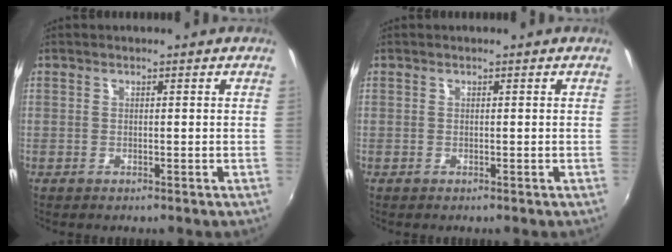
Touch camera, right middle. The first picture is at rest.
{"total": 0.0}